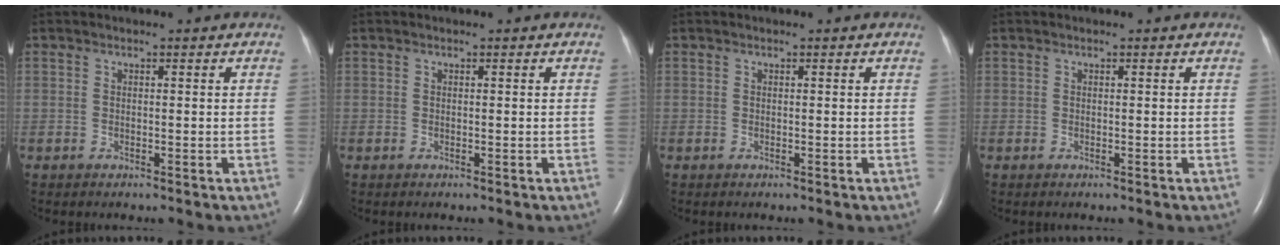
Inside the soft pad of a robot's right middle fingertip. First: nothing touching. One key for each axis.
{"total": 0.0}
{"total": 0.0}
{"total": 0.0}